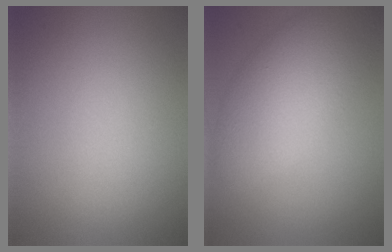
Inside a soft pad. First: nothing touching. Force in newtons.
{"total": 7.1, "press": 7.1, "slide": 0.2}